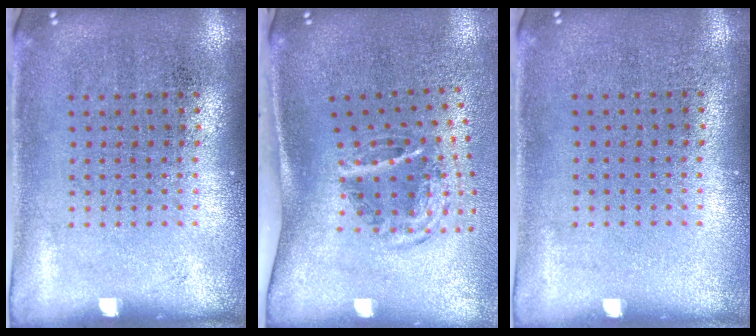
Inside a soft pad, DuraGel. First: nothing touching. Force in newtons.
{"total": 2.1, "press": 1.2, "slide": 1.7}
{"total": 0.0}